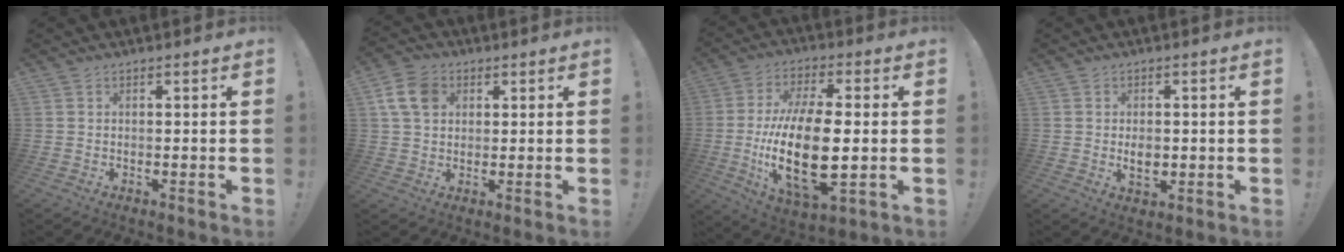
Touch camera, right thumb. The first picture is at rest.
{"total": 9.9, "force": [3.4, 7.4, 5.7], "torque": [-0.098, 0.003, 0.070]}
{"total": 23.2, "force": [-2.5, 10.5, 20.6], "torque": [-0.393, -0.010, -0.038]}
{"total": 4.4, "force": [-0.4, 3.0, 3.2], "torque": [-0.027, -0.004, -0.010]}